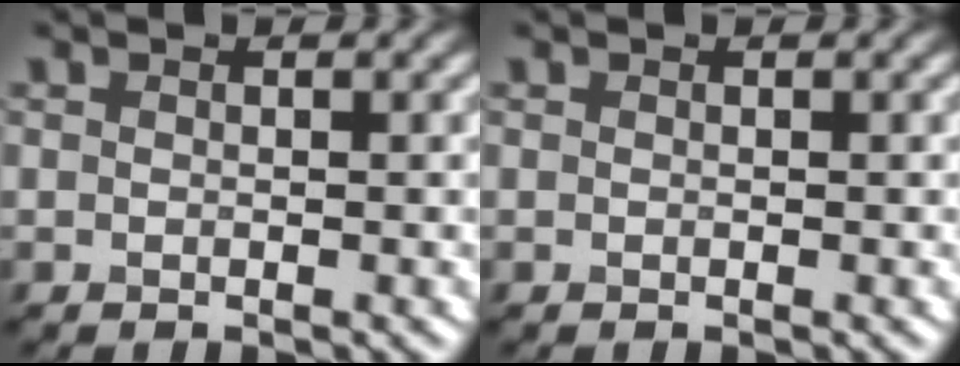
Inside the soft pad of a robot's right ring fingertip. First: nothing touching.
{"total": 0.0}